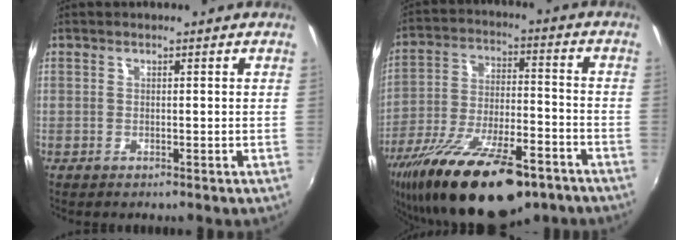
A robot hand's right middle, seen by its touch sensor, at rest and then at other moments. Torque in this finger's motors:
{"motor_torque": [1.09, -1.05, 0.62, 0.21]}